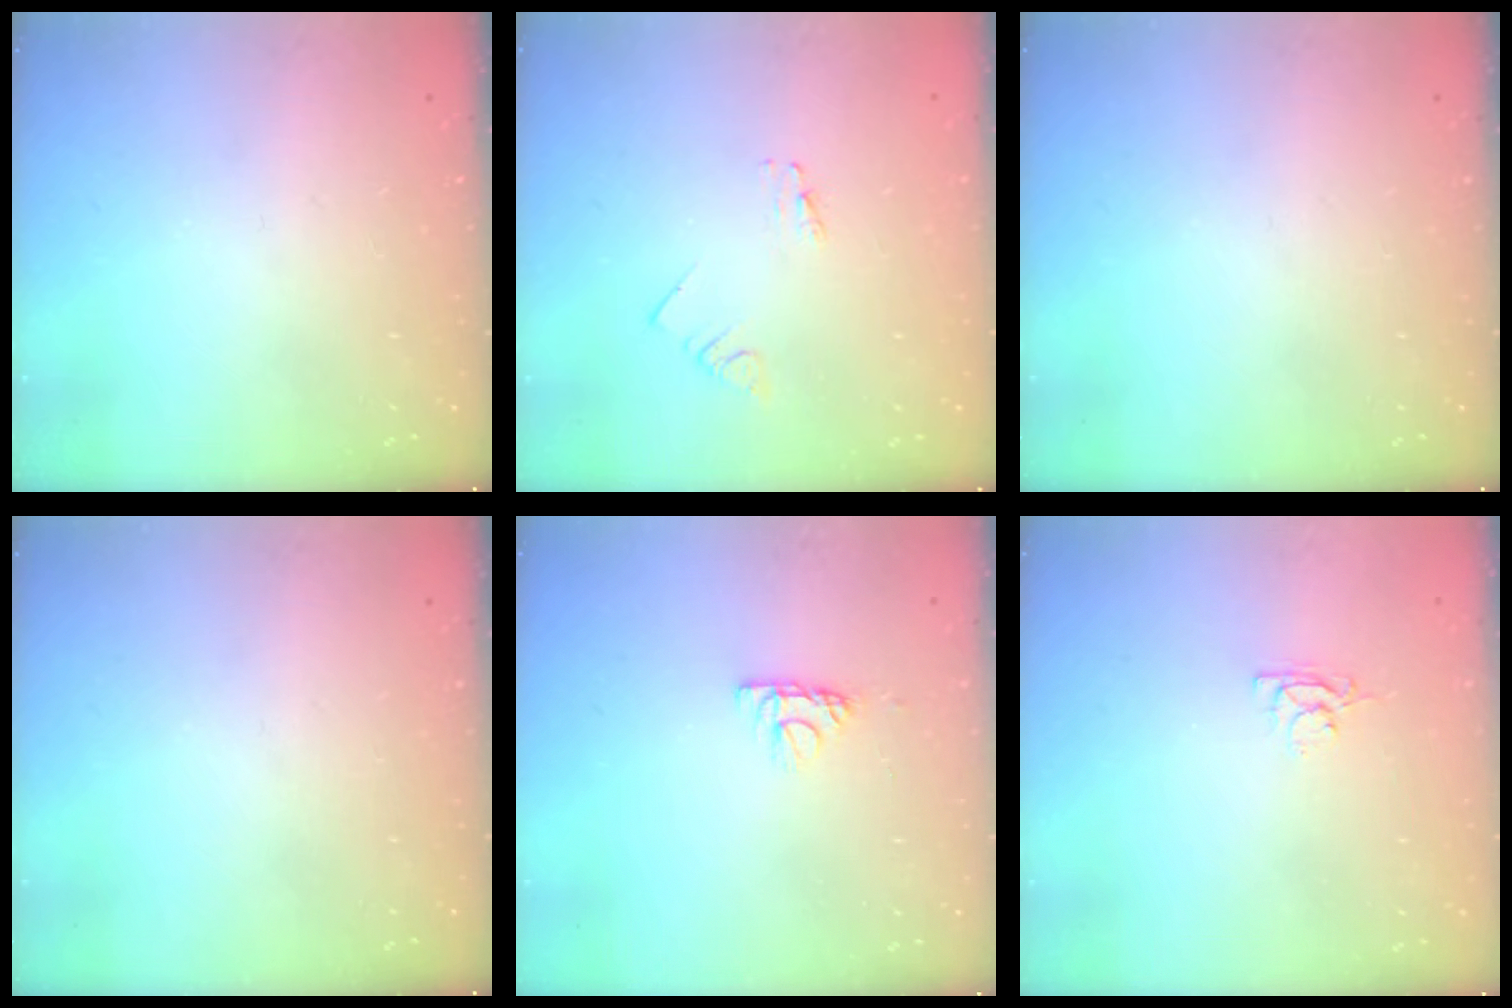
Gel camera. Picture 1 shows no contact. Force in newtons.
{"total": 0.6, "press": 0.6, "slide": 0.1}
{"total": 0.0}
{"total": 0.0}
{"total": 5.4, "press": 5.3, "slide": 0.6}
{"total": 2.9, "press": 2.9, "slide": 0.3}